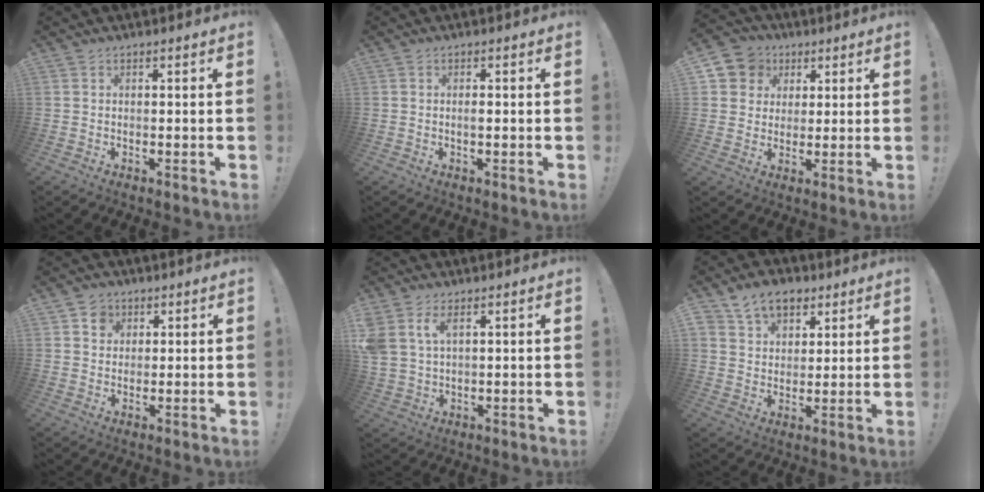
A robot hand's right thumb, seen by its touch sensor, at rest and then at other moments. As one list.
[{"total": 1.1, "force": [-0.4, 0.3, 1.0], "torque": [-0.012, 0.000, -0.009]}, {"total": 8.6, "force": [2.8, 7.8, 1.9], "torque": [-0.027, -0.013, 0.059]}, {"total": 4.8, "force": [2.1, 4.1, 1.2], "torque": [-0.008, -0.010, 0.036]}, {"total": 6.4, "force": [3.1, 3.8, 4.1], "torque": [-0.093, -0.010, 0.058]}, {"total": 10.6, "force": [6.3, 7.4, 4.2], "torque": [-0.059, -0.032, 0.123]}]